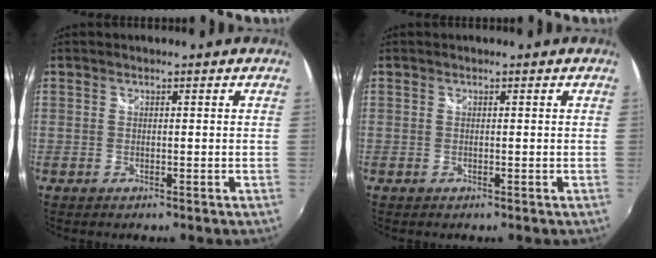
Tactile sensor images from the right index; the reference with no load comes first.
{"total": 0.0}